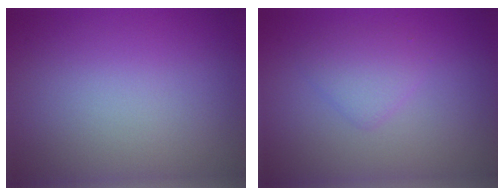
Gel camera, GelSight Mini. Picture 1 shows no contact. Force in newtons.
{"total": 1.9, "press": 1.9, "slide": 0.2}